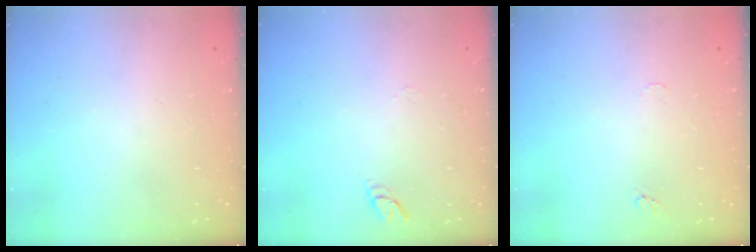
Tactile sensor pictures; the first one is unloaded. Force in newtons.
{"total": 6.6, "press": 6.6, "slide": 0.5}
{"total": 4.9, "press": 4.9, "slide": 0.5}